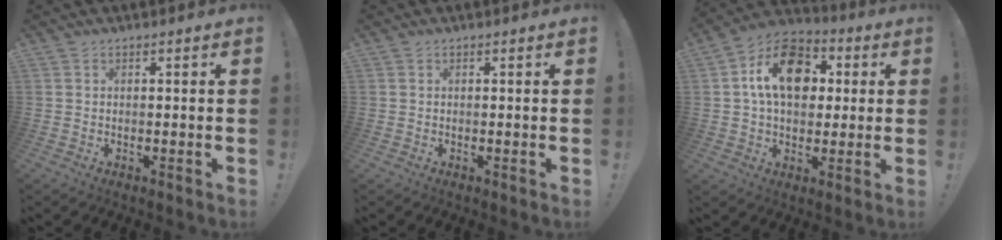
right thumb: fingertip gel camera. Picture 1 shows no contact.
{"total": 0.0}
{"total": 16.6, "force": [4.0, 11.6, 11.2], "torque": [-0.166, 0.007, 0.077]}